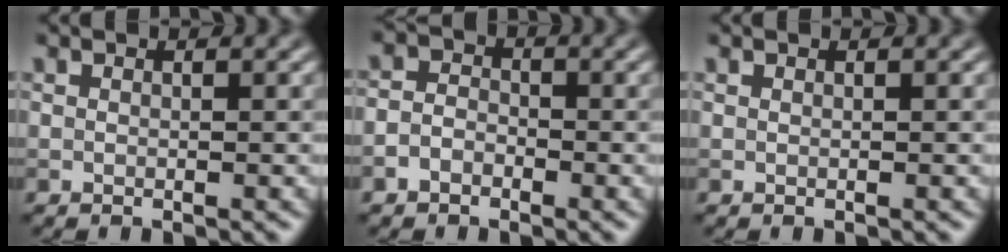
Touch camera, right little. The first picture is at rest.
{"total": 2.0, "force": [-1.1, 1.5, 0.8], "torque": [-0.007, 0.005, -0.031]}
{"total": 0.0}